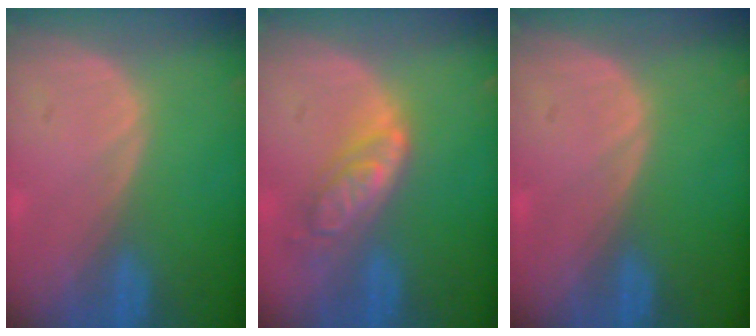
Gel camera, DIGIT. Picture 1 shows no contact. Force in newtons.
{"total": 6.4, "press": 5.6, "slide": 3.1}
{"total": 0.0}